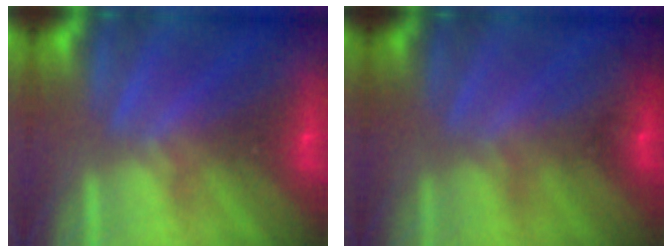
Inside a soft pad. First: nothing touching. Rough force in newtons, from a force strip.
{"total": 1.4}